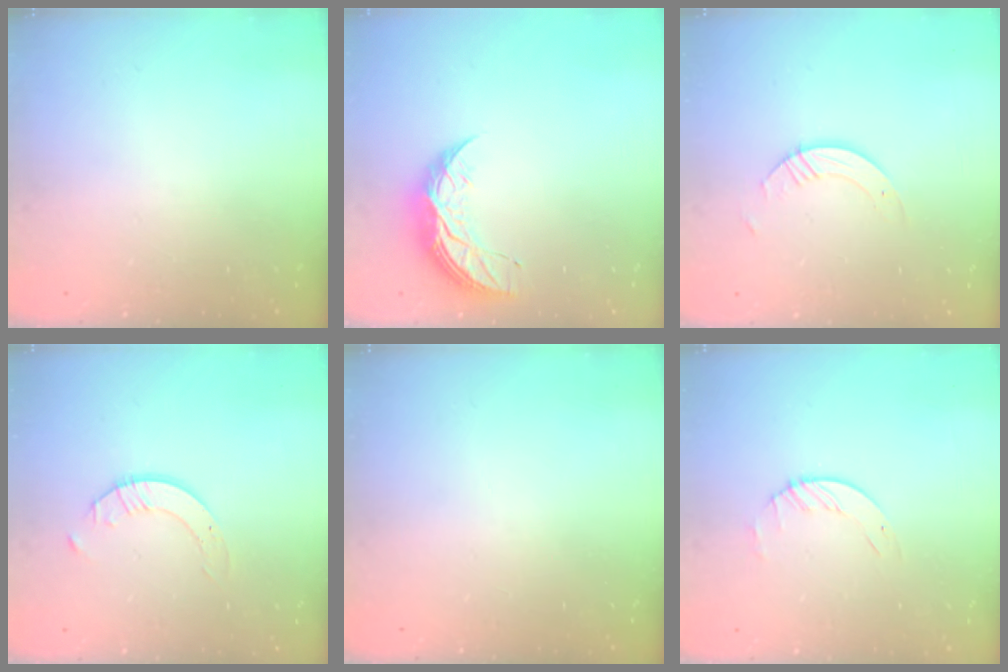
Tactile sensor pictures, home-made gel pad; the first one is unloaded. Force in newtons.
{"total": 8.4, "press": 8.4, "slide": 0.4}
{"total": 3.7, "press": 3.7, "slide": 0.3}
{"total": 2.0, "press": 2.0, "slide": 0.2}
{"total": 0.0}
{"total": 1.6, "press": 1.6, "slide": 0.2}